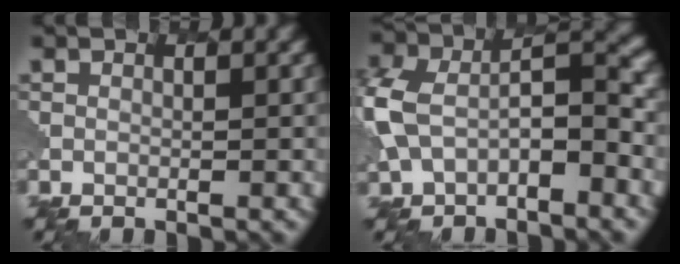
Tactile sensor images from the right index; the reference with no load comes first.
{"total": 7.2, "force": [-1.3, 4.2, 5.7], "torque": [-0.120, 0.015, -0.039]}